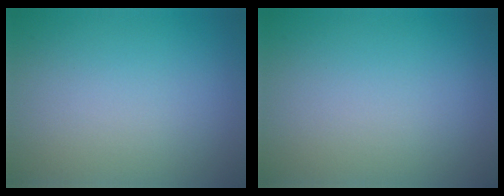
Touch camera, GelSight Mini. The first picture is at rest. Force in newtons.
{"total": 0.0}